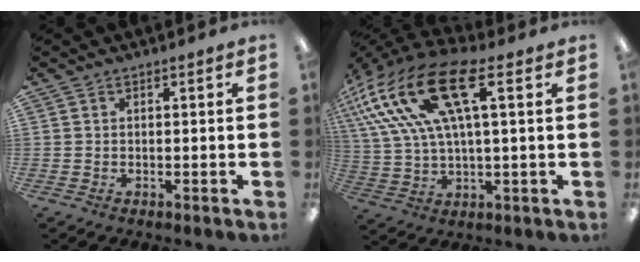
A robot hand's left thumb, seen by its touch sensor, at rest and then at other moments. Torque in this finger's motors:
{"motor_torque": [2.51, 2.50, 1.85, -0.93, 0.50]}